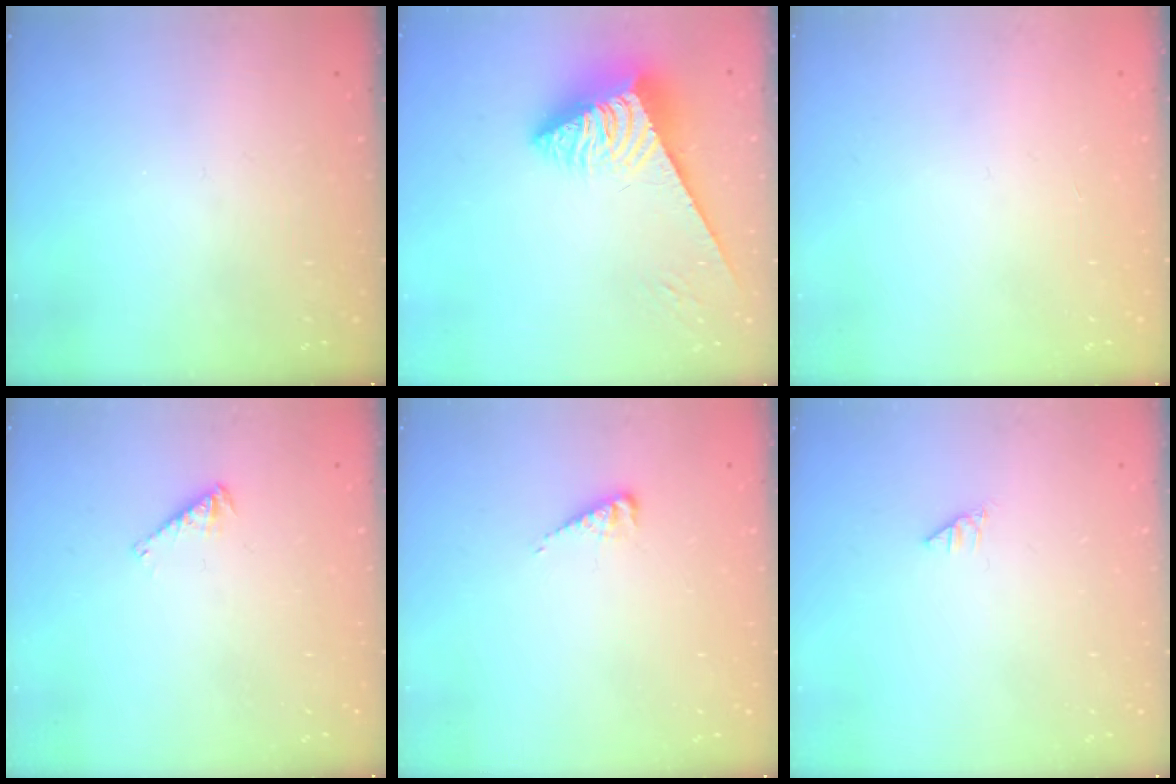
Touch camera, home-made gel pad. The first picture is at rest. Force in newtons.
{"total": 5.3, "press": 5.2, "slide": 0.5}
{"total": 0.0}
{"total": 2.5, "press": 2.5, "slide": 0.4}
{"total": 2.9, "press": 2.9, "slide": 0.4}
{"total": 0.0}